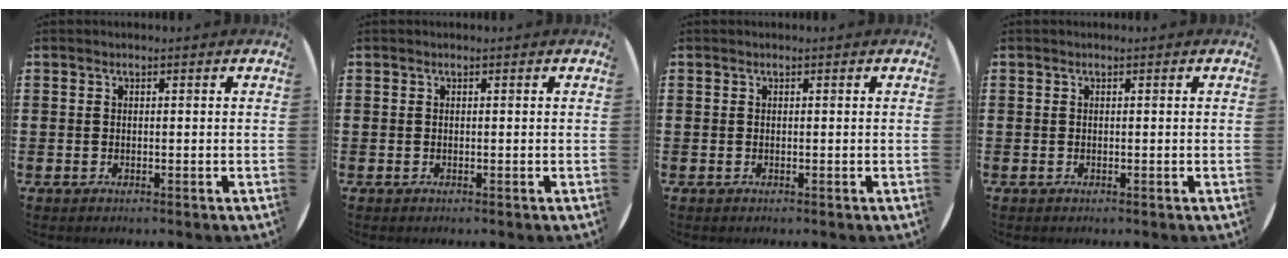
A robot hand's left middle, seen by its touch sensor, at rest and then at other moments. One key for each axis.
{"total": 0.0}
{"total": 0.0}
{"total": 0.0}